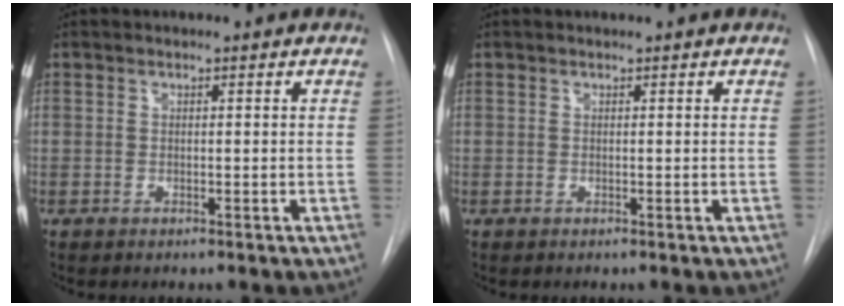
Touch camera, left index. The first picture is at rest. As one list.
[{"total": 0.0}]